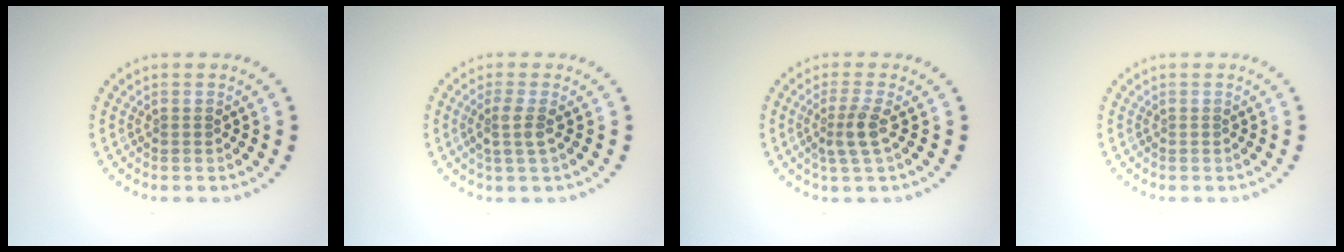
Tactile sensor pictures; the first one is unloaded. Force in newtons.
{"total": 1.9, "press": 1.5, "slide": 1.1}
{"total": 2.3, "press": 1.8, "slide": 1.4}
{"total": 0.0}